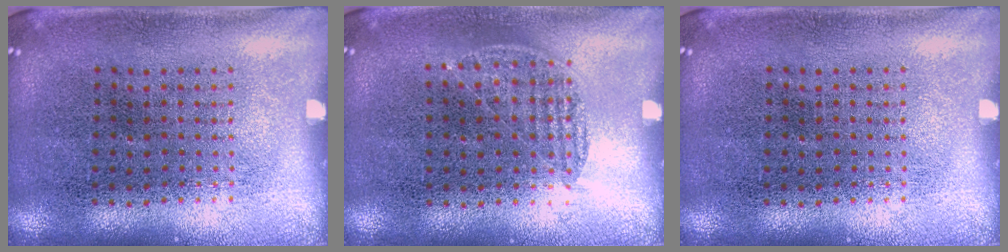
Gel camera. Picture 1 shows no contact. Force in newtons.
{"total": 0.7, "press": 0.6, "slide": 0.4}
{"total": 0.0}